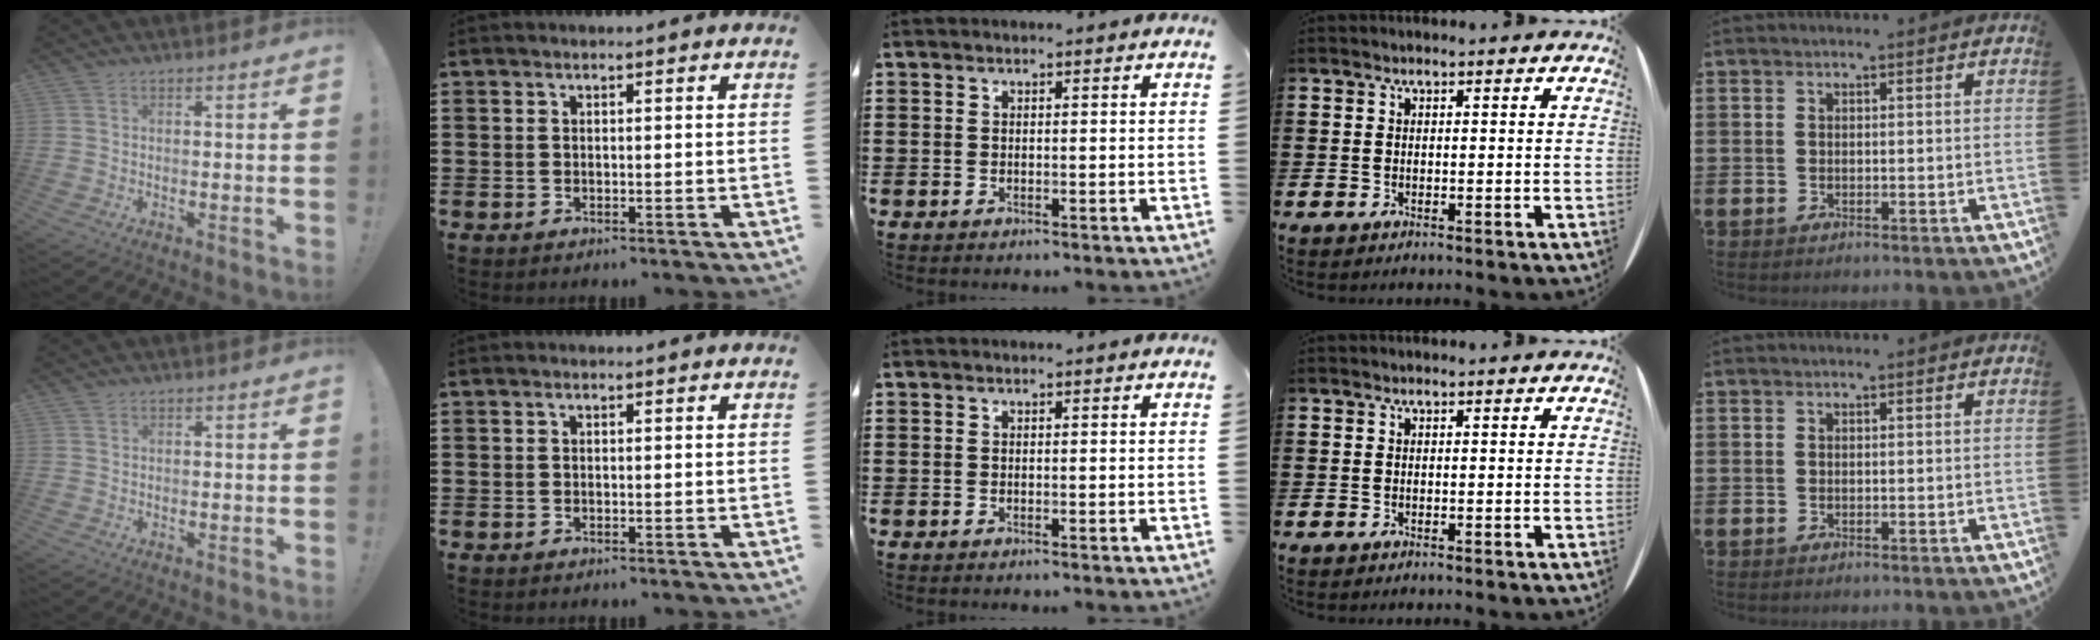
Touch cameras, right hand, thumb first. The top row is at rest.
{"thumb": {"total": 0.8, "force": [0.6, 0.5, 0.1], "torque": [0.005, -0.003, 0.010]}}